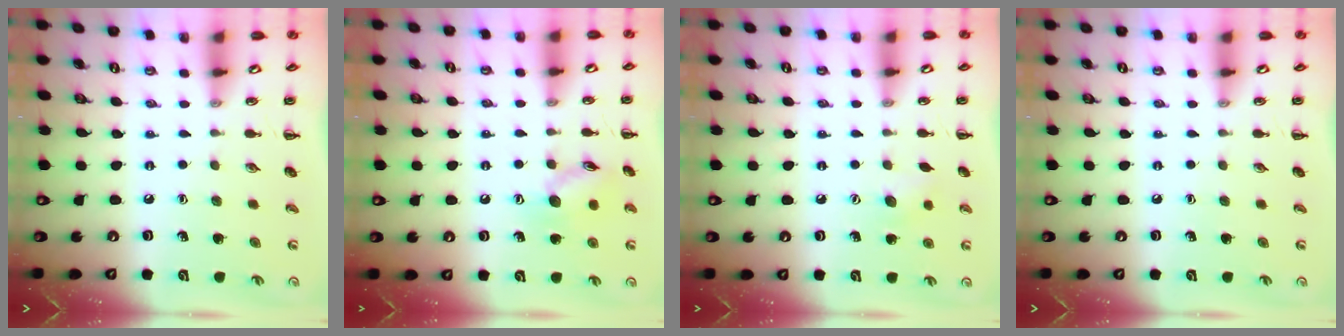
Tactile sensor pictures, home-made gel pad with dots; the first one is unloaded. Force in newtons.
{"total": 9.4, "press": 9.4, "slide": 0.5}
{"total": 7.6, "press": 7.3, "slide": 2.0}
{"total": 0.0}